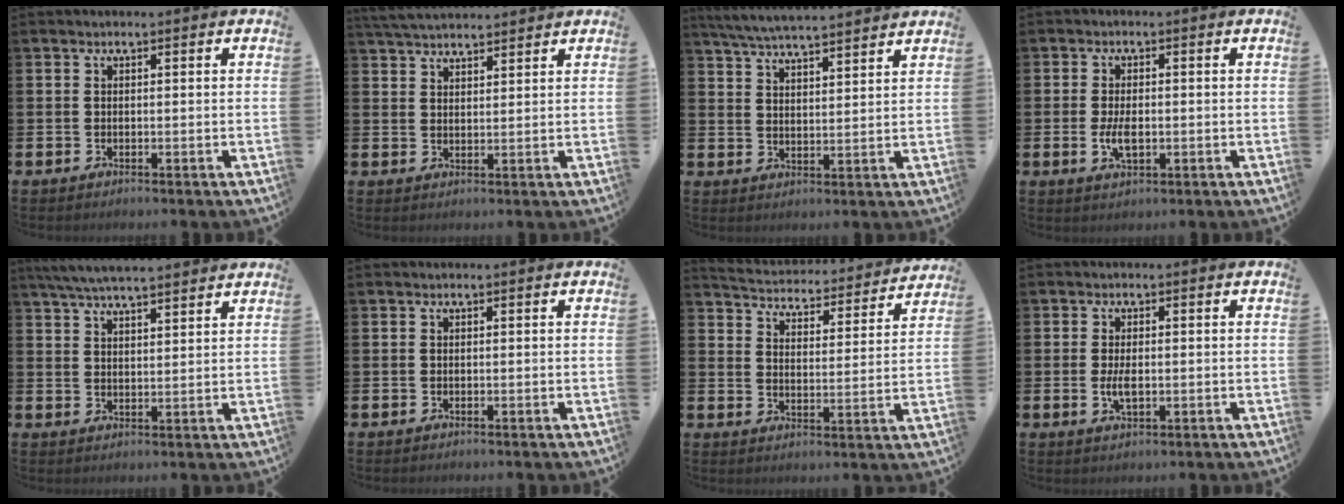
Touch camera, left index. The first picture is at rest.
{"total": 4.2, "force": [4.1, 0.7, 0.8], "torque": [-0.031, -0.011, 0.078]}
{"total": 5.5, "force": [5.4, 0.1, 1.2], "torque": [-0.046, -0.028, 0.098]}
{"total": 3.6, "force": [-0.4, 1.7, 3.1], "torque": [-0.048, 0.000, -0.009]}
{"total": 5.5, "force": [5.3, 0.3, 1.6], "torque": [-0.053, -0.017, 0.097]}
{"total": 0.0}
{"total": 4.3, "force": [4.2, 0.5, 0.3], "torque": [-0.028, -0.043, 0.067]}
{"total": 3.0, "force": [-0.1, 1.3, 2.6], "torque": [-0.042, -0.001, -0.005]}